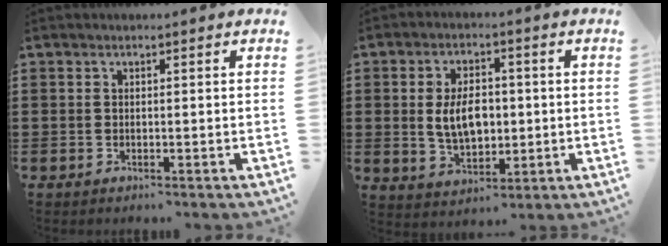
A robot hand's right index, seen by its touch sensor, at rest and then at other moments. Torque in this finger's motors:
{"motor_torque": [1.03, 0.43, 0.41, 0.19]}